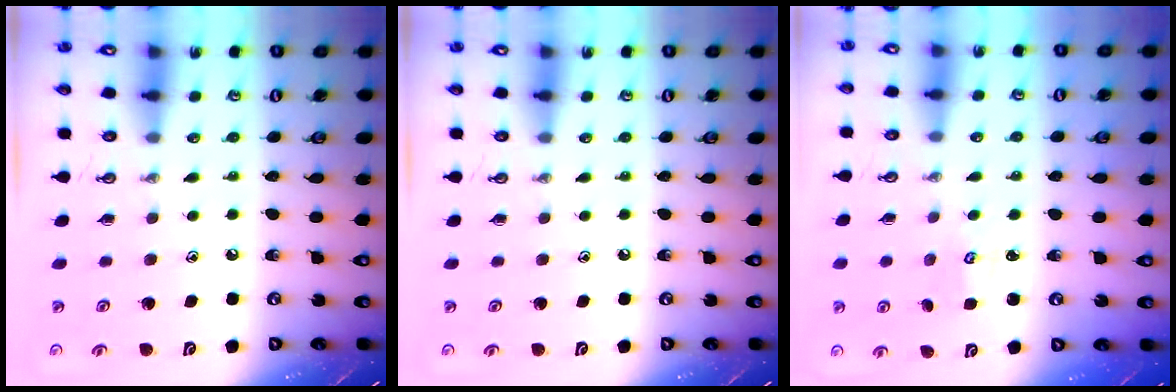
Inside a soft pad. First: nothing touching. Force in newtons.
{"total": 0.0}
{"total": 1.8, "press": 1.8, "slide": 0.2}